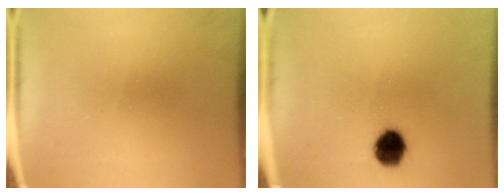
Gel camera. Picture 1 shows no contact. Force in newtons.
{"total": 6.9}